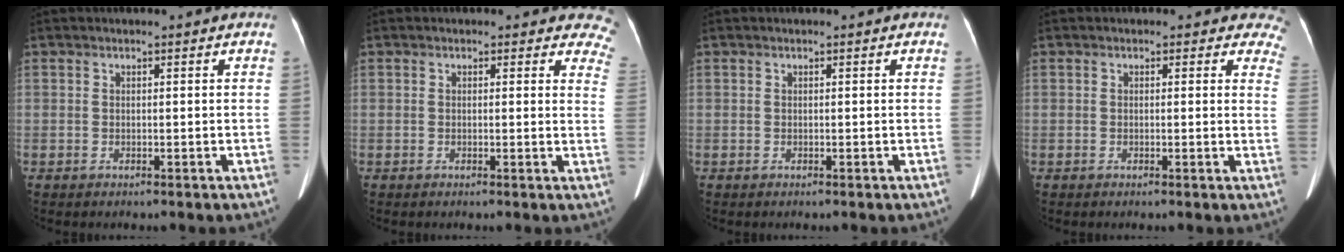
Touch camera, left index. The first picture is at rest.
{"total": 5.8, "force": [5.2, 2.4, 0.9], "torque": [0.030, -0.015, 0.015]}
{"total": 0.0}
{"total": 4.7, "force": [4.1, 2.2, 0.6], "torque": [0.030, -0.010, 0.005]}